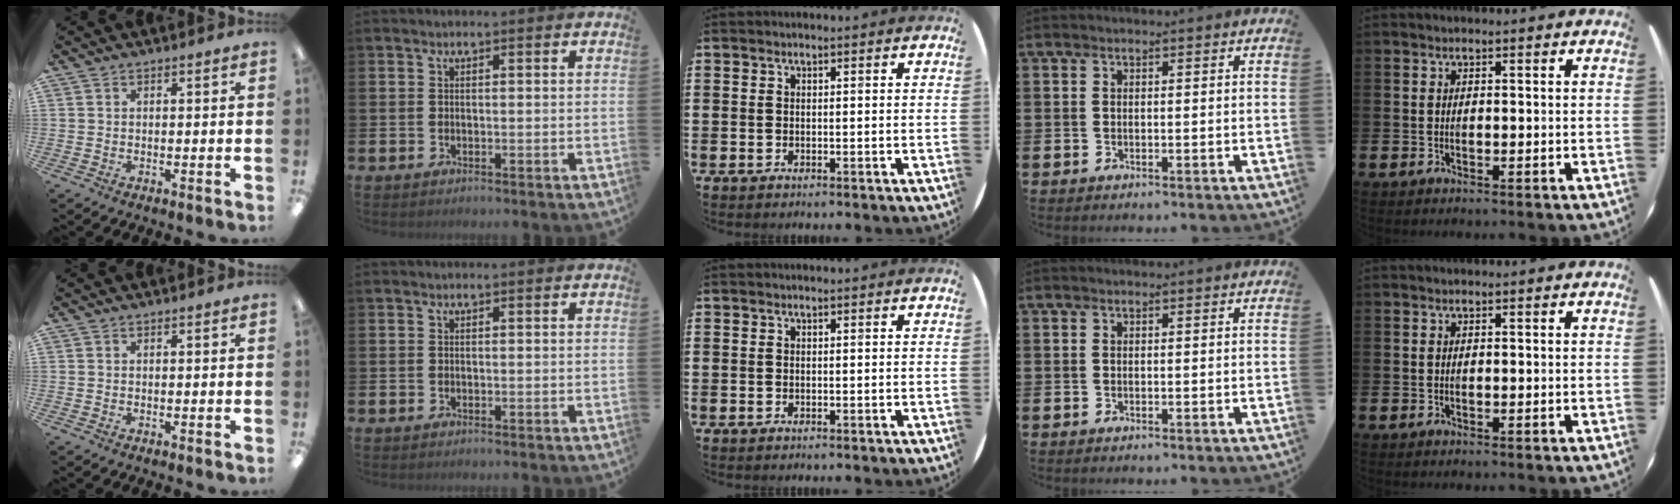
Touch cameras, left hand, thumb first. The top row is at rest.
{}